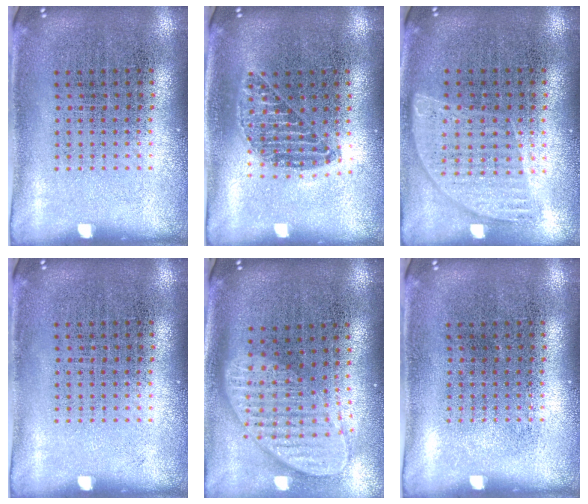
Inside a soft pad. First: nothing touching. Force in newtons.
{"total": 1.1, "press": 1.0, "slide": 0.4}
{"total": 0.8, "press": 0.8, "slide": 0.2}
{"total": 0.0}
{"total": 2.0, "press": 1.6, "slide": 1.2}
{"total": 0.0}